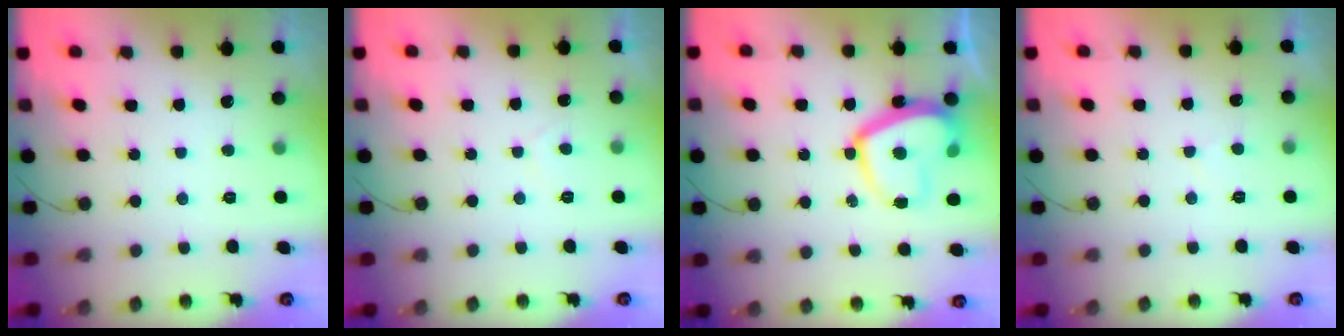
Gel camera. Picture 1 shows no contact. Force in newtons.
{"total": 0.8, "press": 0.6, "slide": 0.4}
{"total": 14.1, "press": 14.1, "slide": 1.3}
{"total": 1.7, "press": 1.6, "slide": 0.4}